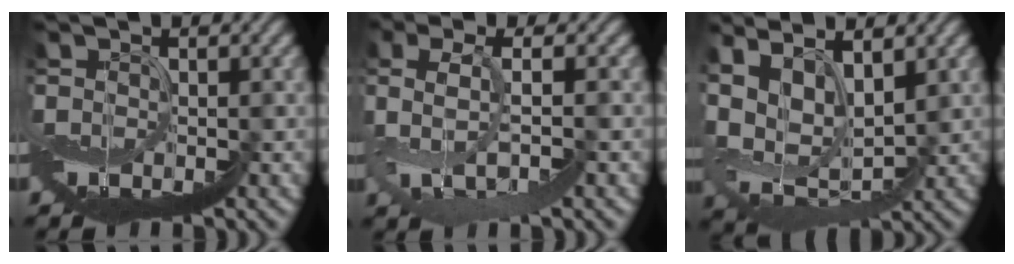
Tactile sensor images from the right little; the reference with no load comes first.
{"total": 2.6, "force": [1.8, -1.1, 1.6], "torque": [-0.069, 0.012, 0.019]}
{"total": 7.0, "force": [5.5, 1.8, 3.8], "torque": [-0.102, 0.007, 0.097]}